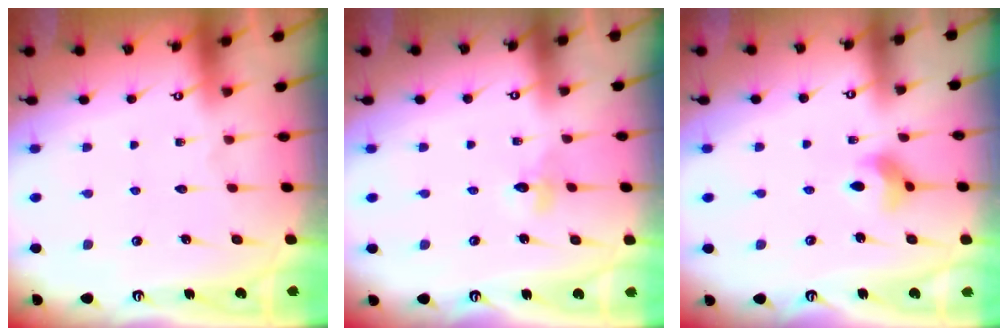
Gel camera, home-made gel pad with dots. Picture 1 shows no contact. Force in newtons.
{"total": 3.9, "press": 3.8, "slide": 0.4}
{"total": 5.0, "press": 5.0, "slide": 0.6}